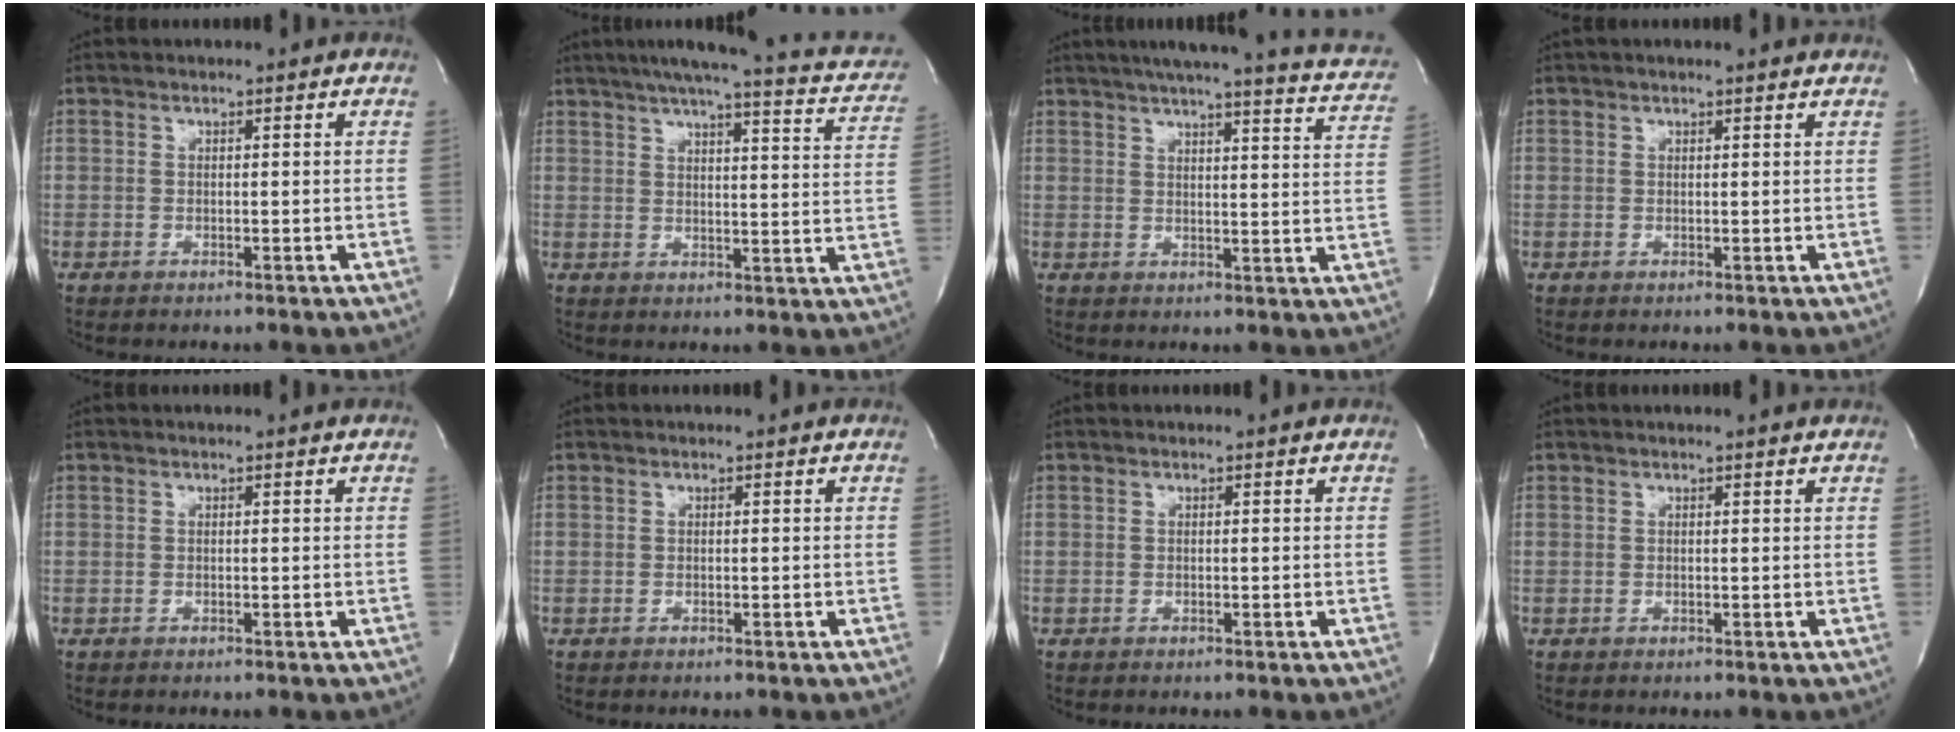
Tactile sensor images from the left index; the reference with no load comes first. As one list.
[{"total": 21.1, "force": [17.1, 3.4, 11.9], "torque": [-0.163, 0.008, 0.193]}, {"total": 22.1, "force": [19.0, 2.3, 10.9], "torque": [-0.151, -0.021, 0.214]}, {"total": 3.6, "force": [3.2, 0.0, 1.5], "torque": [-0.022, 0.021, 0.036]}, {"total": 0.5, "force": [0.5, 0.0, 0.2], "torque": [-0.003, 0.001, 0.006]}, {"total": 0.0}, {"total": 0.0}, {"total": 1.9, "force": [1.8, -0.2, 0.7], "torque": [-0.015, 0.009, 0.020]}]